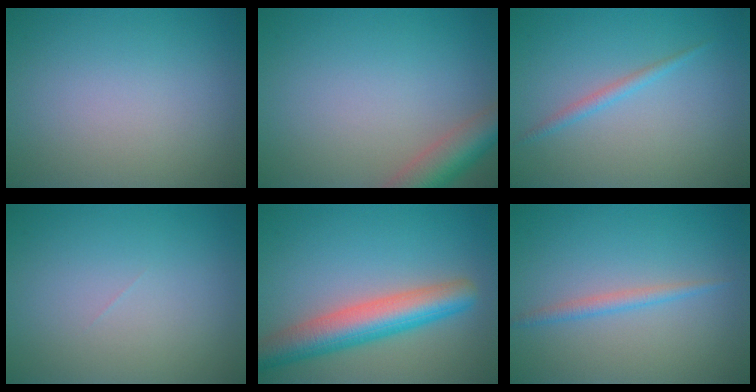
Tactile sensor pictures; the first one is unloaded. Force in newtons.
{"total": 4.7, "press": 4.7, "slide": 0.4}
{"total": 1.2, "press": 1.2, "slide": 0.1}
{"total": 0.0}
{"total": 6.6, "press": 6.6, "slide": 0.2}
{"total": 1.5, "press": 1.5, "slide": 0.1}